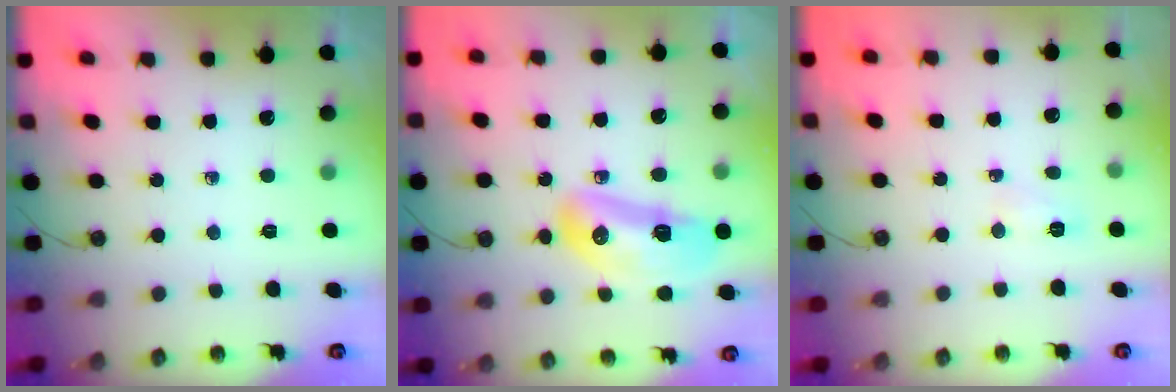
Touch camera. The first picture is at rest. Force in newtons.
{"total": 14.8, "press": 14.7, "slide": 1.7}
{"total": 3.5, "press": 3.4, "slide": 0.6}